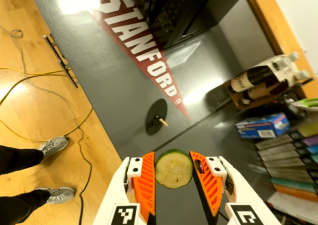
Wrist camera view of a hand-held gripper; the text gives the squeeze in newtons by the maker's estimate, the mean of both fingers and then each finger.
{"total": 8.3, "left": 8.8, "right": 7.9}